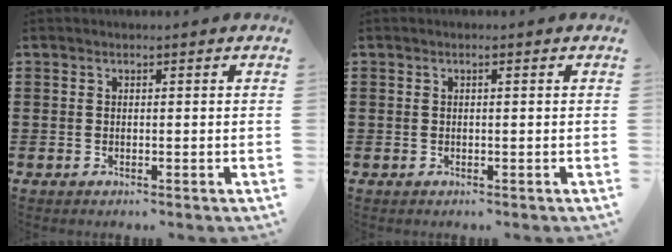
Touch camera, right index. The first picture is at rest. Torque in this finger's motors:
{"motor_torque": [0.06, 0.21, 0.04, 0.00]}